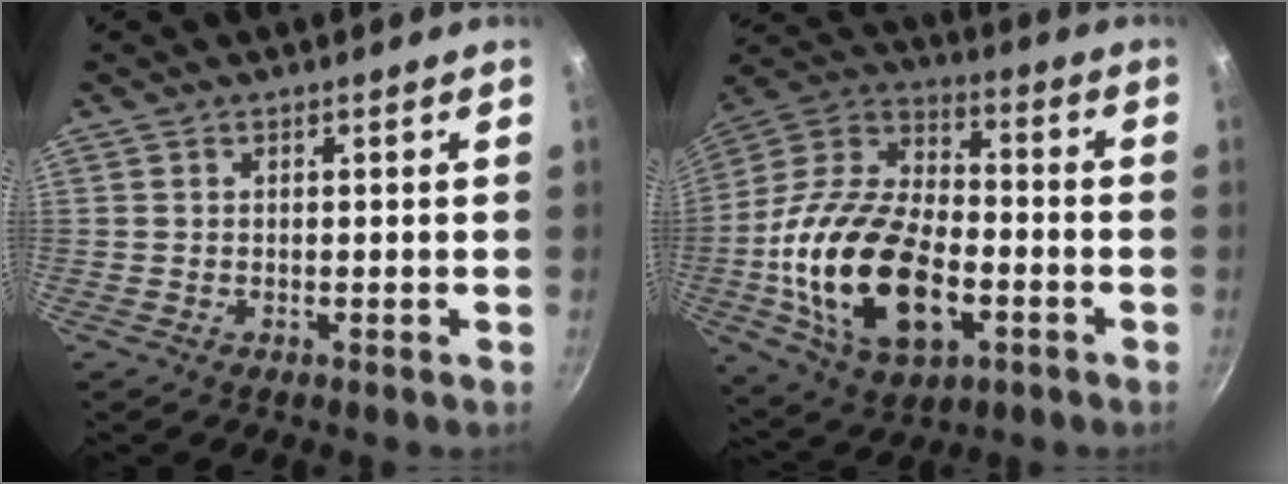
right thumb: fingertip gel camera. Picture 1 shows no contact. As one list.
[{"total": 25.2, "force": [-6.1, 14.7, 19.5], "torque": [-0.354, 0.030, -0.112]}]